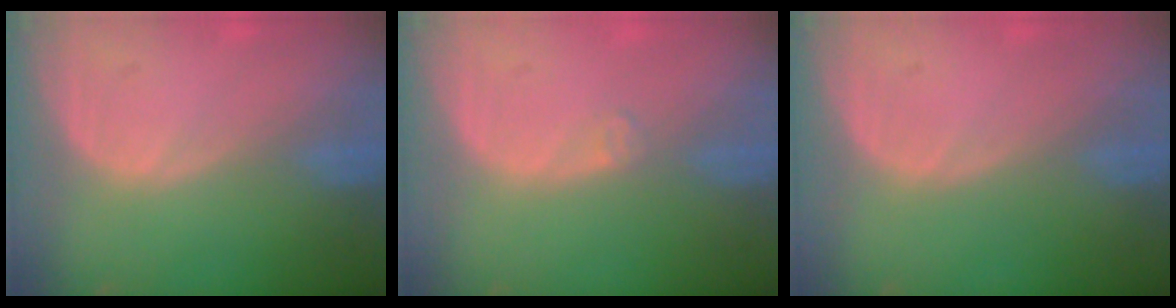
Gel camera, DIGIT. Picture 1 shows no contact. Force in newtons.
{"total": 1.1, "press": 0.8, "slide": 0.7}
{"total": 0.0}